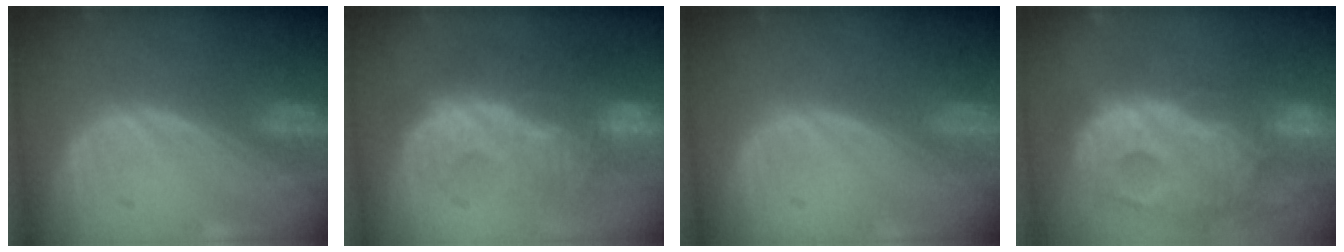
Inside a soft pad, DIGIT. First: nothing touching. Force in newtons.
{"total": 9.6, "press": 9.3, "slide": 2.2}
{"total": 0.0}
{"total": 14.0, "press": 12.0, "slide": 7.1}